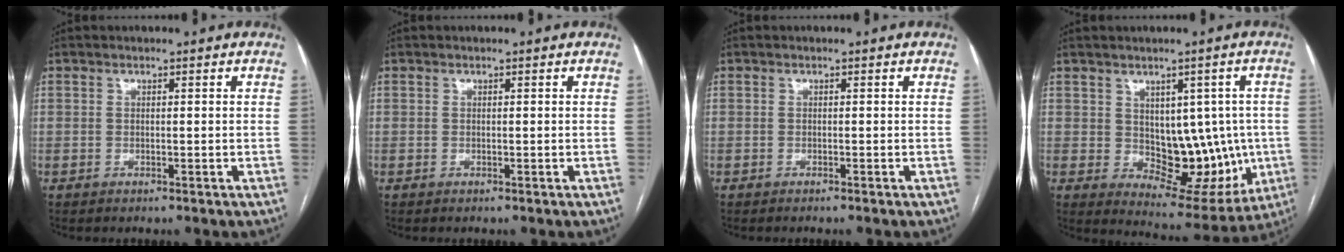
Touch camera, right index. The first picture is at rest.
{"total": 0.0}
{"total": 0.7, "force": [-0.6, -0.2, 0.3], "torque": [0.001, 0.002, -0.011]}
{"total": 12.4, "force": [-0.6, 7.2, 10.0], "torque": [-0.112, 0.010, 0.020]}